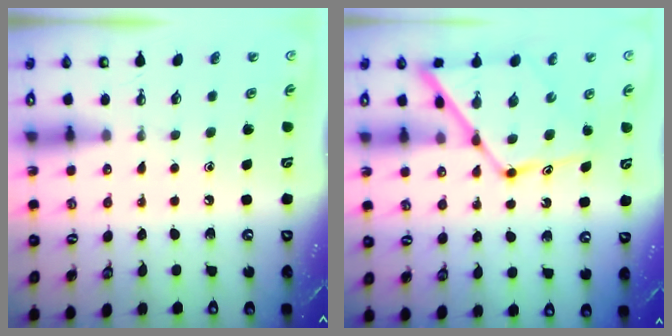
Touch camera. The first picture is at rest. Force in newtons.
{"total": 15.8, "press": 15.7, "slide": 1.4}